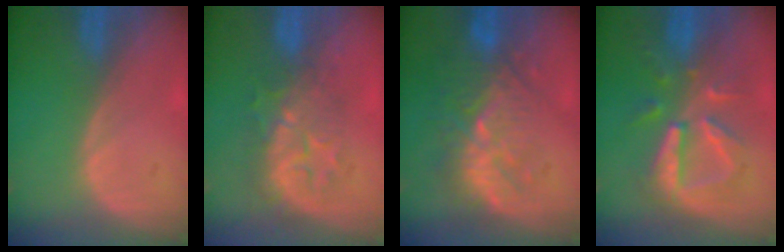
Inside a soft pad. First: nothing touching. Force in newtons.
{"total": 8.0, "press": 7.4, "slide": 3.1}
{"total": 9.7, "press": 9.1, "slide": 3.2}
{"total": 8.5, "press": 8.3, "slide": 1.5}